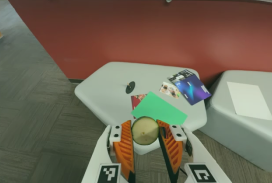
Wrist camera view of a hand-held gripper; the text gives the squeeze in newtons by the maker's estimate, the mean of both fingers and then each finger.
{"total": 7.7, "left": 7.6, "right": 7.9}